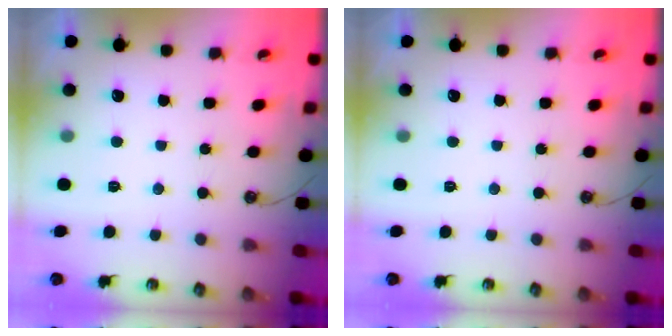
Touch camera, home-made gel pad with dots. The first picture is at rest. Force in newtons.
{"total": 0.0}